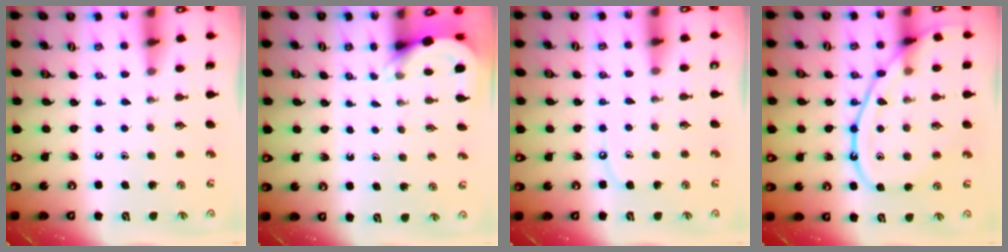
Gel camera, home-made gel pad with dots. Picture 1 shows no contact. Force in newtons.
{"total": 4.5, "press": 4.5, "slide": 0.3}
{"total": 3.8, "press": 3.8, "slide": 0.6}
{"total": 14.2, "press": 14.2, "slide": 1.3}